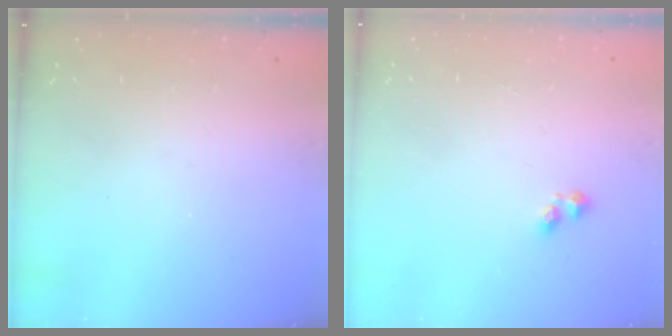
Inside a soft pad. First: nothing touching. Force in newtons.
{"total": 2.5, "press": 2.3, "slide": 0.9}